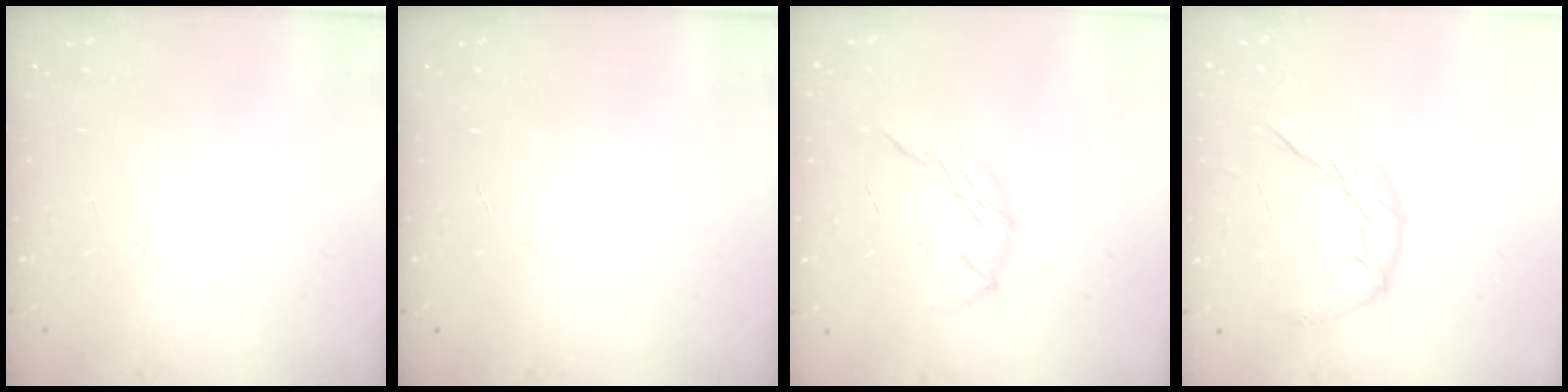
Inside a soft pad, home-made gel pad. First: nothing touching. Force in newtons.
{"total": 0.0}
{"total": 6.2, "press": 6.2, "slide": 0.5}
{"total": 9.3, "press": 9.3, "slide": 0.2}